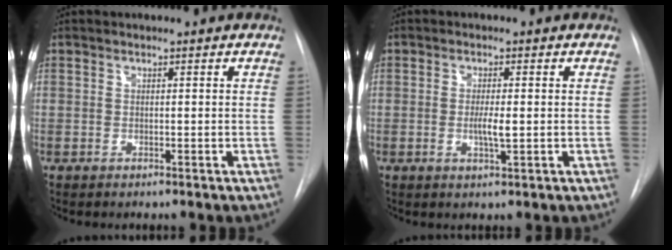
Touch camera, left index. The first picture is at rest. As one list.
[{"total": 3.0, "force": [-1.3, 0.2, 2.7], "torque": [-0.051, -0.010, -0.019]}]